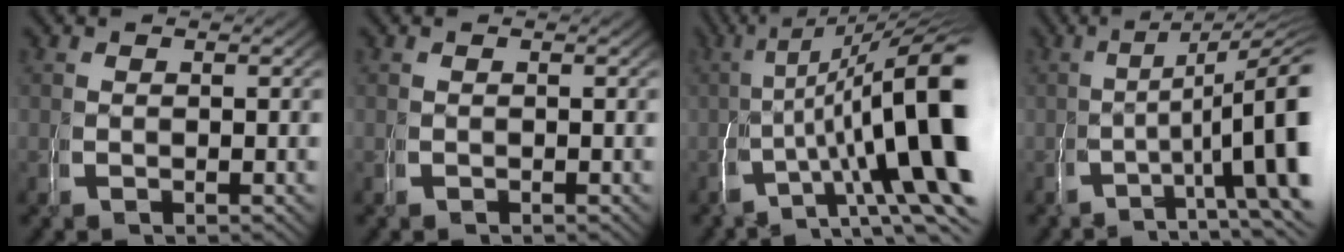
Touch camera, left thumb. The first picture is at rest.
{"total": 0.0}
{"total": 16.1, "force": [1.3, 8.0, 13.9], "torque": [-0.184, -0.014, 0.023]}
{"total": 9.6, "force": [0.5, 5.0, 8.2], "torque": [-0.122, -0.010, 0.009]}